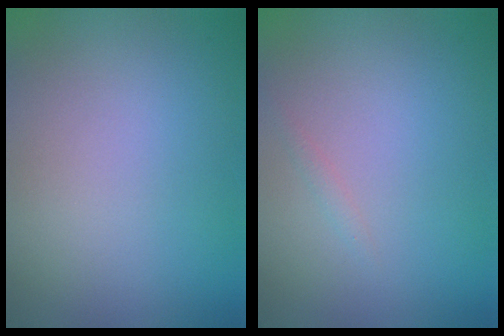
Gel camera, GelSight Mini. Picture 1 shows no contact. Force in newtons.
{"total": 0.6, "press": 0.6, "slide": 0.1}